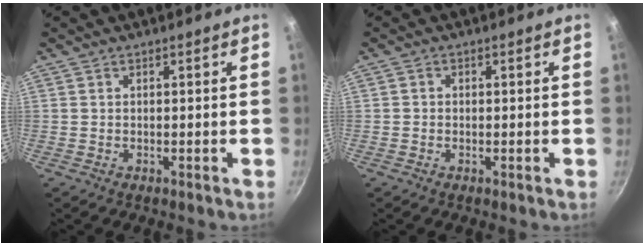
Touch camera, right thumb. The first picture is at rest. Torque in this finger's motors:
{"motor_torque": [0.14, -0.27, -0.08, -0.12, 0.07]}